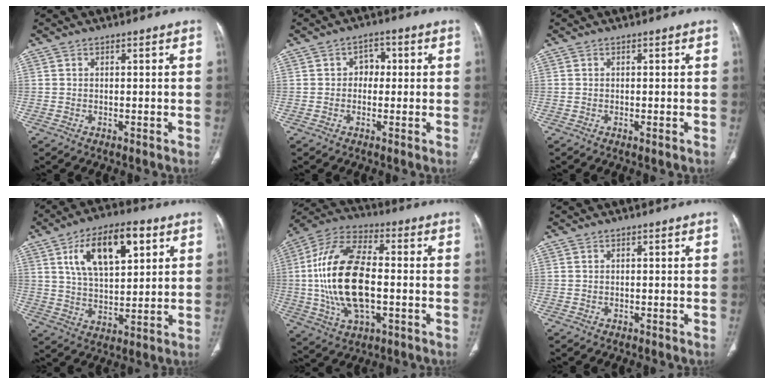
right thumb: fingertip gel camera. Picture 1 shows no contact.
{"total": 3.5, "force": [0.2, 2.9, 2.0], "torque": [-0.005, 0.012, -0.005]}
{"total": 0.9, "force": [-0.3, 0.2, 0.8], "torque": [-0.012, -0.003, -0.003]}
{"total": 15.5, "force": [6.3, 7.4, 12.1], "torque": [-0.177, -0.008, 0.109]}
{"total": 20.1, "force": [-1.3, 10.2, 17.3], "torque": [-0.345, 0.018, -0.021]}
{"total": 0.0}